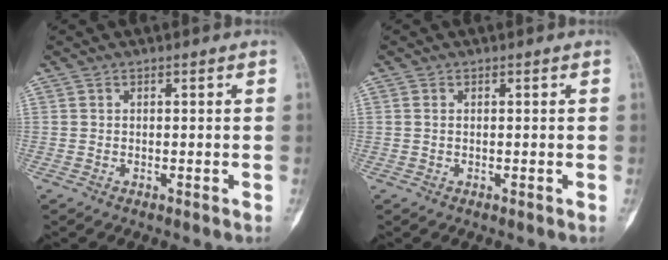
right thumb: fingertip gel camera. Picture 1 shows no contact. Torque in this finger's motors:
{"motor_torque": [-0.42, 0.10, 0.35, 0.06, -0.02]}